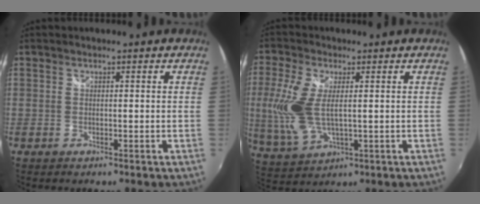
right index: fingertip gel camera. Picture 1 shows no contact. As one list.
[{"total": 11.1, "force": [1.0, 5.0, 9.8], "torque": [-0.220, 0.001, 0.030]}]